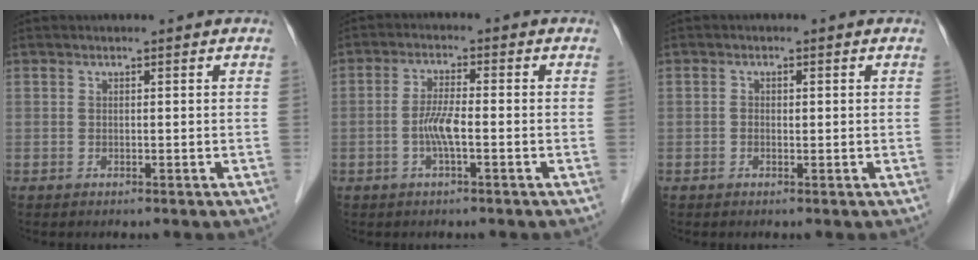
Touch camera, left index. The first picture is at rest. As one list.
[{"total": 3.8, "force": [-1.0, 0.4, 3.6], "torque": [-0.083, 0.001, -0.023]}, {"total": 0.9, "force": [0.1, 0.6, 0.6], "torque": [-0.018, 0.003, 0.001]}]